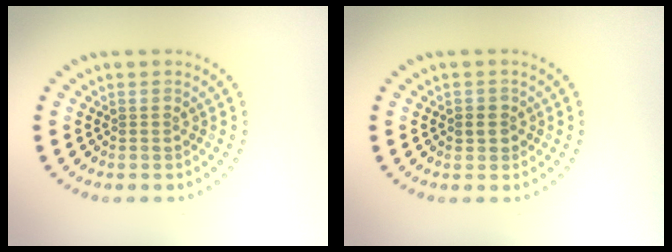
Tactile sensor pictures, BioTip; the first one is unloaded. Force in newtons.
{"total": 1.4, "press": 1.3, "slide": 0.4}